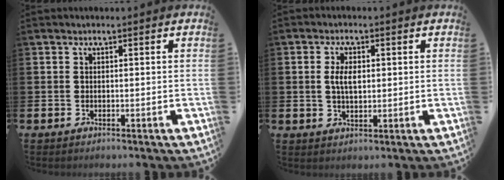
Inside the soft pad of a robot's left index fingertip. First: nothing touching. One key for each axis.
{"total": 3.4, "fx": 0.8, "fy": 1.8, "fz": 2.8, "tx": -0.049, "ty": 0.006, "tz": 0.009}